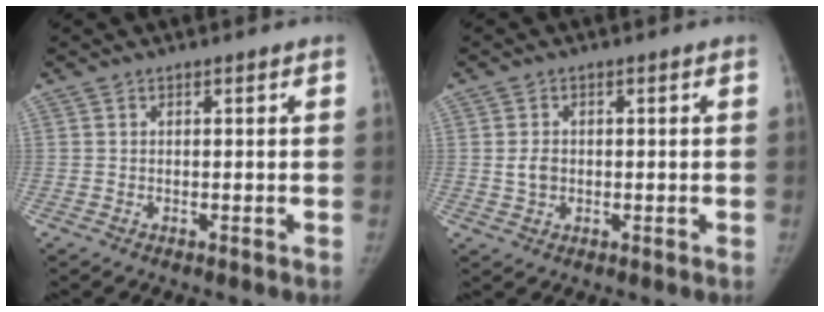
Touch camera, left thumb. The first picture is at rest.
{"total": 2.8, "force": [-0.2, 2.2, 1.7], "torque": [-0.023, 0.003, 0.000]}